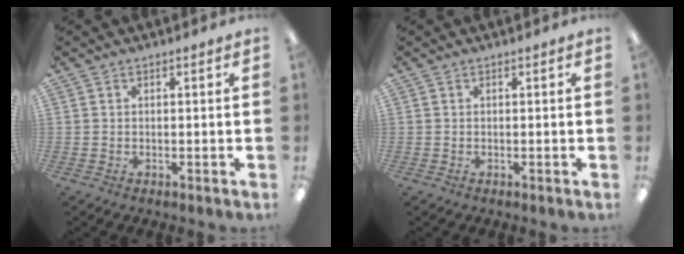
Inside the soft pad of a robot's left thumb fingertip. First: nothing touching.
{"total": 0.0}